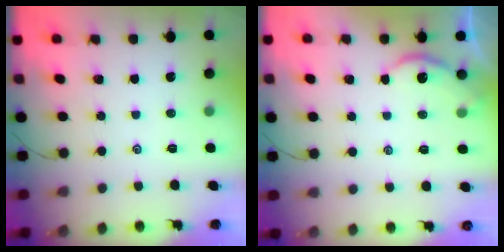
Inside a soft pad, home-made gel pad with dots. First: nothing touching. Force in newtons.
{"total": 3.1, "press": 3.1, "slide": 0.3}